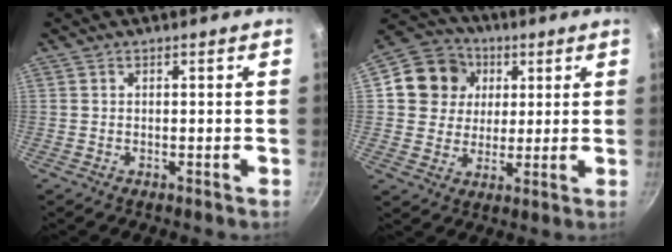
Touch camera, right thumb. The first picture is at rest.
{"total": 12.0, "force": [3.2, 10.8, 4.2], "torque": [-0.045, 0.012, 0.046]}